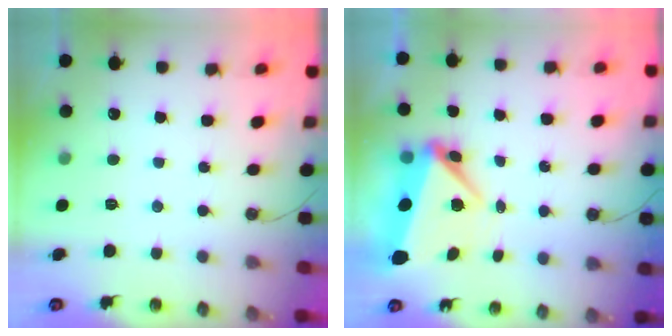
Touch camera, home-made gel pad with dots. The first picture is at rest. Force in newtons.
{"total": 7.1, "press": 6.8, "slide": 2.0}